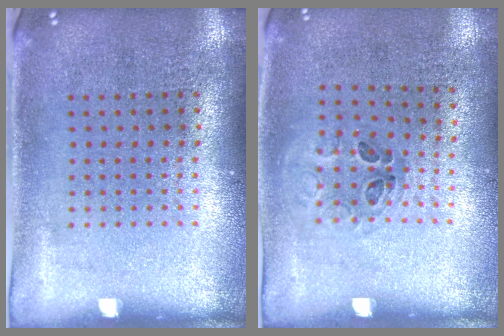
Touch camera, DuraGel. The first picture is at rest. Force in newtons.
{"total": 1.0, "press": 0.7, "slide": 0.6}